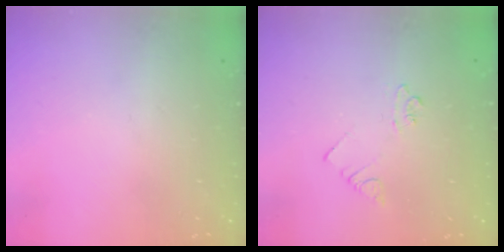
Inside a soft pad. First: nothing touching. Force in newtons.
{"total": 4.0, "press": 4.0, "slide": 0.4}